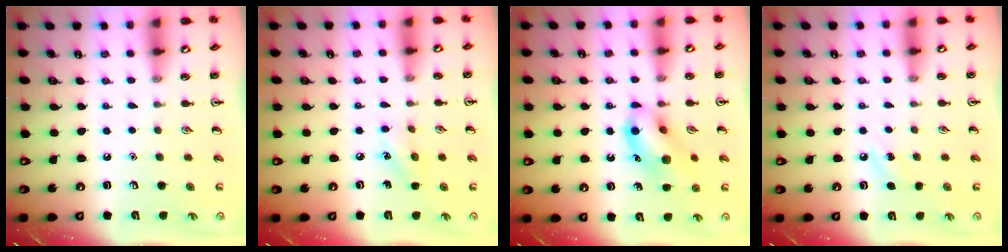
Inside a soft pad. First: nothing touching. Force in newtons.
{"total": 5.7, "press": 5.4, "slide": 1.9}
{"total": 11.8, "press": 11.7, "slide": 1.1}
{"total": 5.0, "press": 4.6, "slide": 1.8}